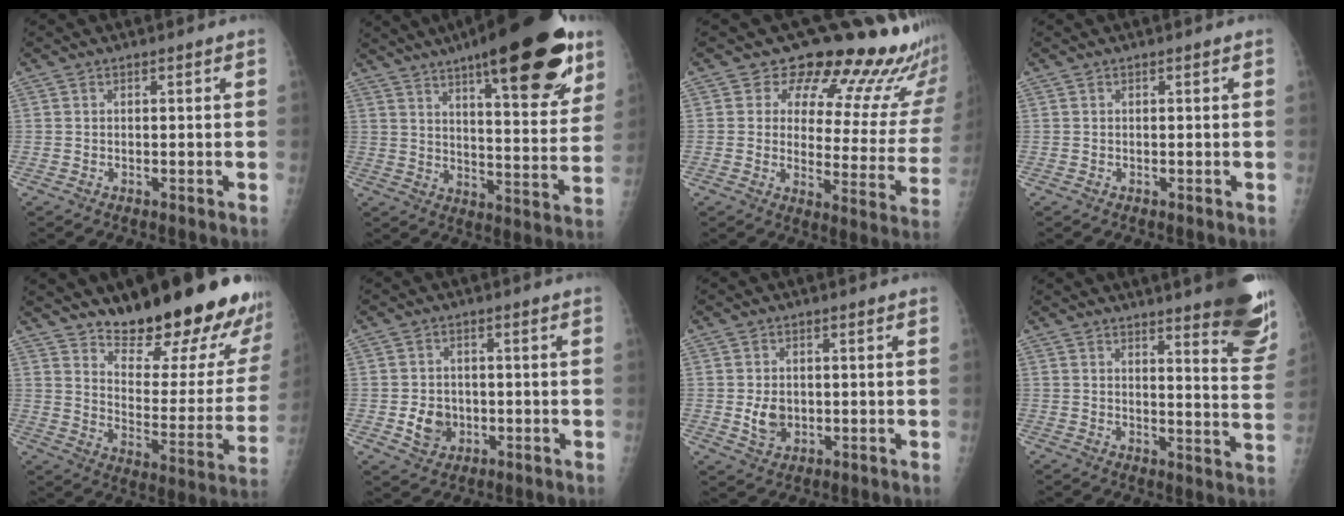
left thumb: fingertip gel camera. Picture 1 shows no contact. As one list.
[{"total": 25.9, "force": [15.5, 7.3, 19.4], "torque": [-0.250, -0.048, 0.225]}, {"total": 20.3, "force": [17.0, 7.5, 8.1], "torque": [-0.049, -0.133, 0.193]}, {"total": 0.0}, {"total": 24.7, "force": [19.8, 6.3, 13.4], "torque": [-0.152, -0.142, 0.277]}, {"total": 5.3, "force": [-1.0, 4.5, 2.6], "torque": [-0.026, 0.005, -0.011]}, {"total": 4.4, "force": [-0.1, 3.5, 2.8], "torque": [-0.035, -0.005, 0.007]}, {"total": 17.4, "force": [12.9, 3.0, 11.3], "torque": [-0.116, -0.091, 0.147]}]